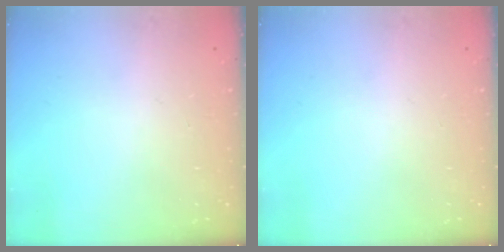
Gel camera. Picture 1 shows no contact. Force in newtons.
{"total": 0.0}